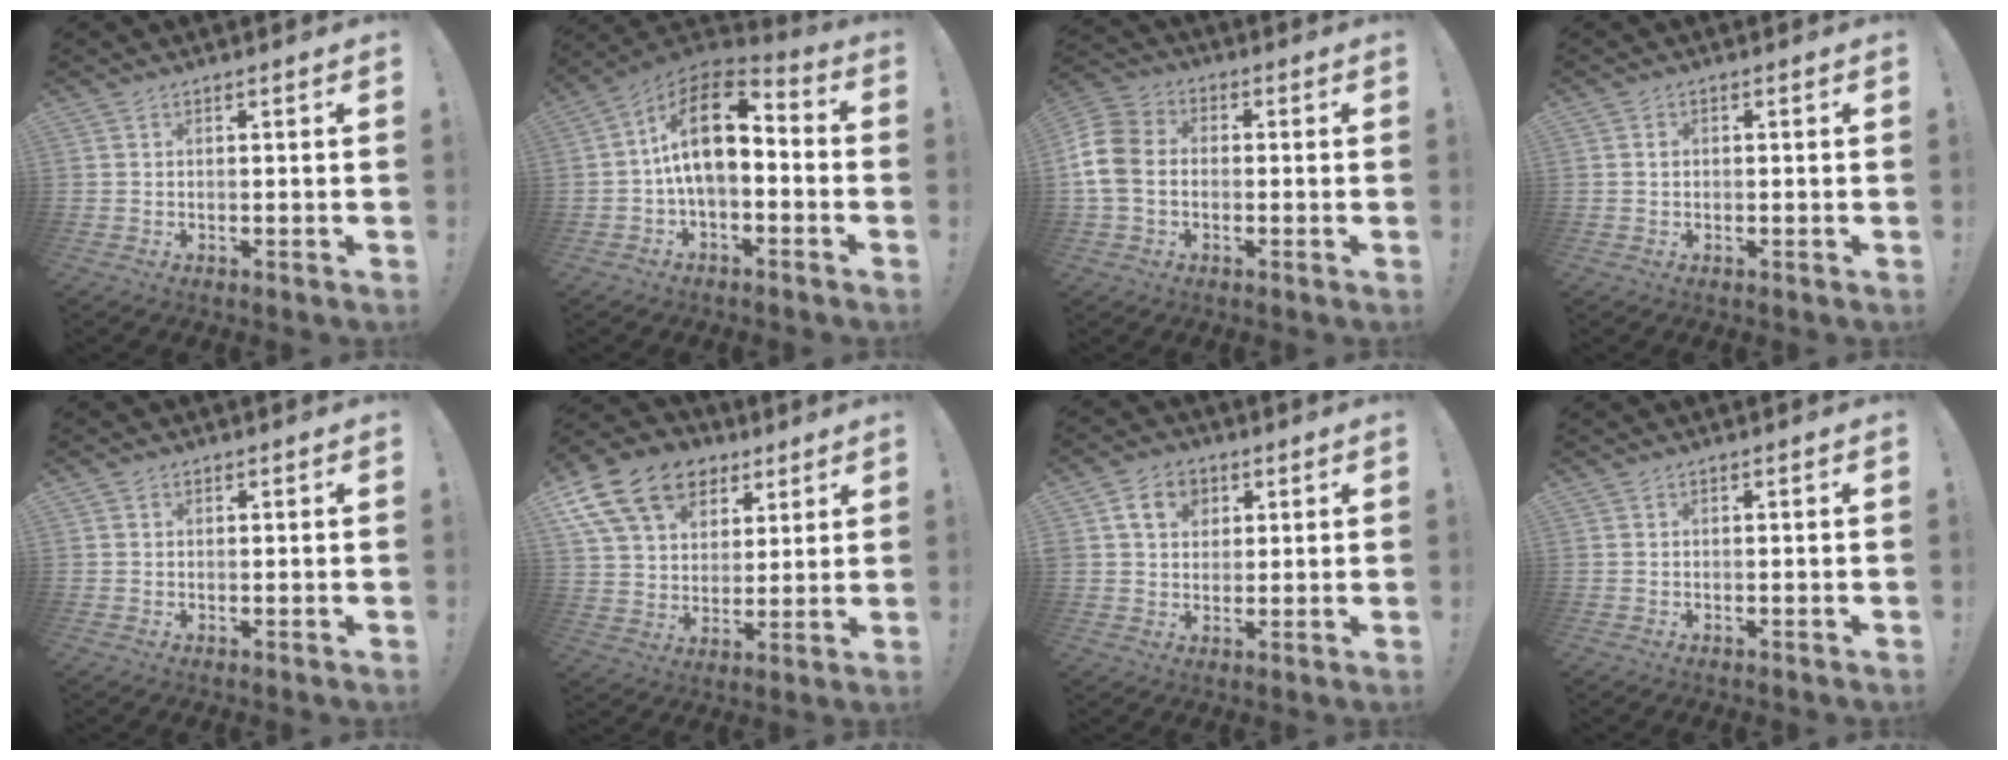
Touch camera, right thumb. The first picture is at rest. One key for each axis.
{"total": 15.0, "fx": 1.6, "fy": 8.0, "fz": 12.6, "tx": -0.224, "ty": 0.006, "tz": 0.033}
{"total": 11.1, "fx": -1.2, "fy": 8.5, "fz": 7.1, "tx": -0.162, "ty": 0.017, "tz": -0.022}
{"total": 0.6, "fx": 0.0, "fy": 0.5, "fz": 0.1, "tx": -0.002, "ty": 0.003, "tz": 0.001}
{"total": 0.7, "fx": 0.4, "fy": 0.6, "fz": 0.0, "tx": 0.002, "ty": 0.001, "tz": 0.006}
{"total": 19.3, "fx": 10.0, "fy": 13.3, "fz": 9.7, "tx": -0.155, "ty": -0.048, "tz": 0.190}
{"total": 8.2, "fx": 3.4, "fy": 6.5, "fz": 3.7, "tx": -0.055, "ty": -0.004, "tz": 0.066}
{"total": 0.0}